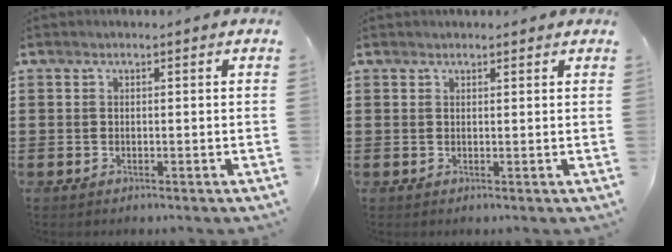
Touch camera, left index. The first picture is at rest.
{"total": 1.0, "force": [1.0, 0.2, 0.2], "torque": [-0.005, 0.001, 0.019]}